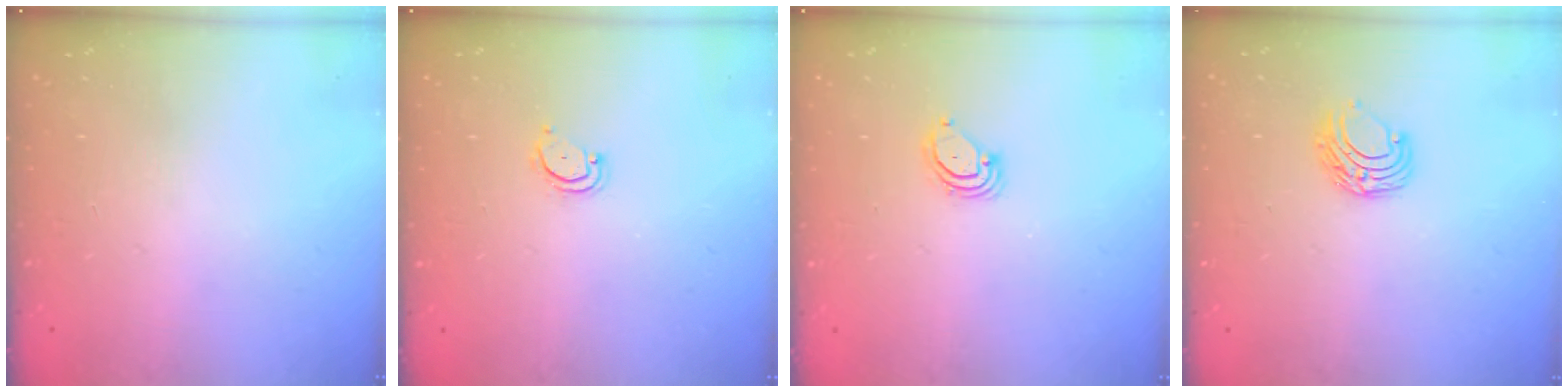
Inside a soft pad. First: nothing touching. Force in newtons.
{"total": 2.8, "press": 2.8, "slide": 0.3}
{"total": 3.1, "press": 3.1, "slide": 0.3}
{"total": 6.7, "press": 6.7, "slide": 0.7}